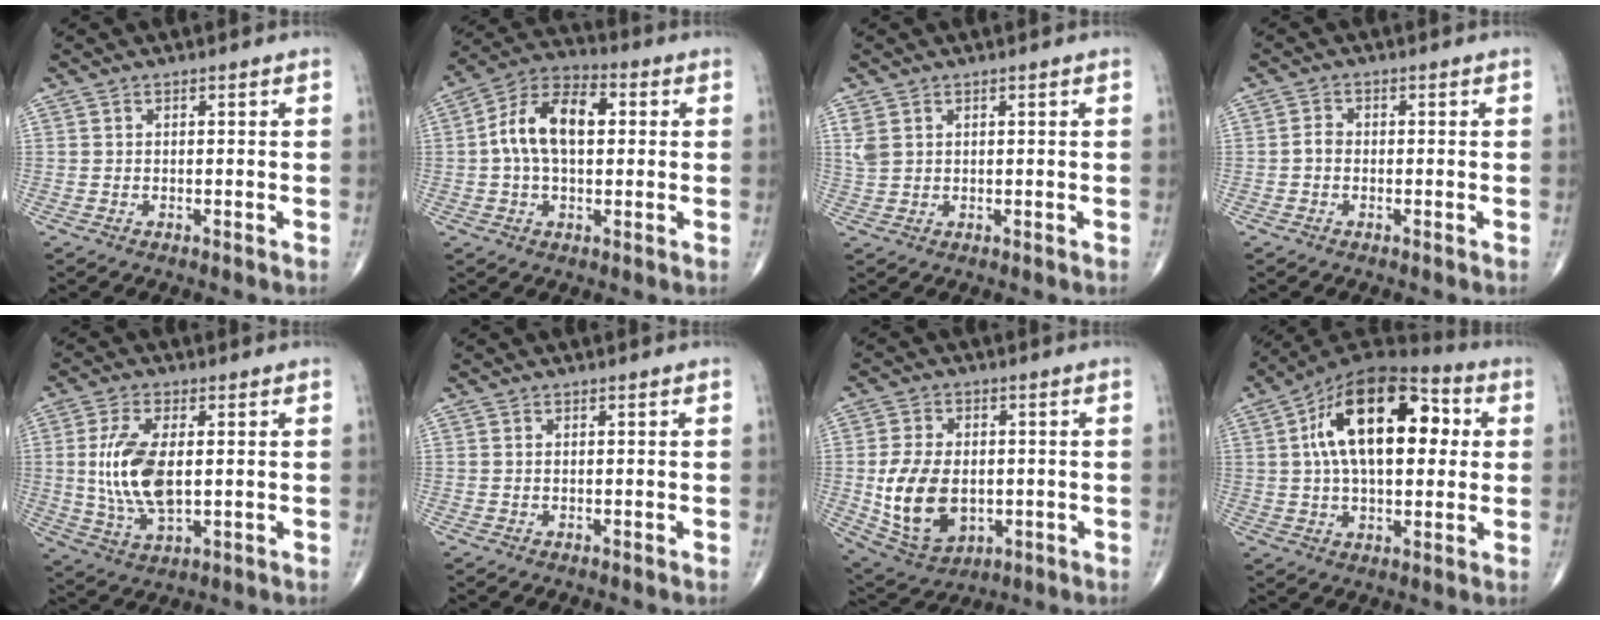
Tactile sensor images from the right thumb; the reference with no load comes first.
{"total": 13.0, "force": [1.5, 7.5, 10.5], "torque": [-0.184, 0.032, 0.015]}
{"total": 2.4, "force": [1.1, 1.6, 1.4], "torque": [-0.035, 0.003, 0.033]}
{"total": 1.7, "force": [-0.4, 1.3, 1.0], "torque": [-0.013, 0.004, -0.013]}
{"total": 11.9, "force": [0.7, 5.6, 10.4], "torque": [-0.217, -0.011, 0.021]}
{"total": 0.0}
{"total": 14.0, "force": [-1.2, 9.3, 10.4], "torque": [-0.178, -0.003, -0.002]}
{"total": 21.6, "force": [4.4, 11.3, 17.8], "torque": [-0.270, 0.021, 0.059]}